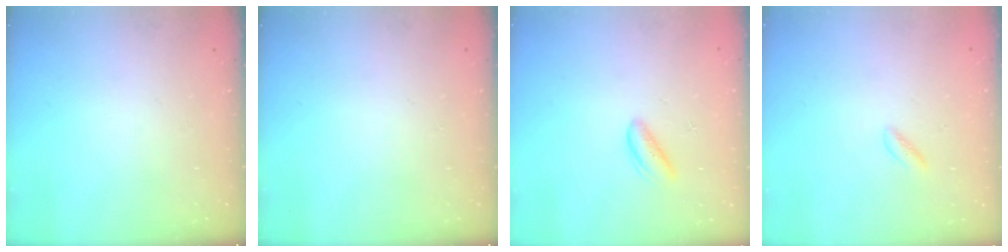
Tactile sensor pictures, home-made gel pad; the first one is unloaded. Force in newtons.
{"total": 0.0}
{"total": 1.9, "press": 1.9, "slide": 0.4}
{"total": 0.7, "press": 0.5, "slide": 0.6}